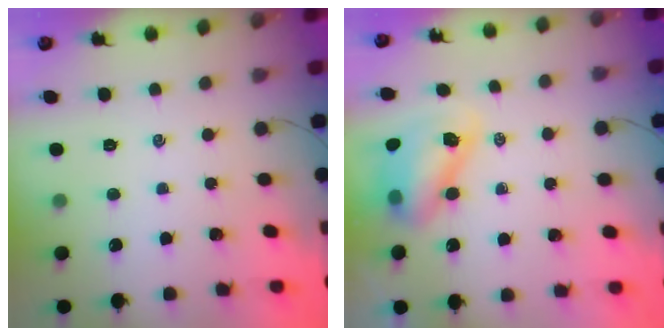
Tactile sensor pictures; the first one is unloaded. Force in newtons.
{"total": 9.1, "press": 8.7, "slide": 2.6}